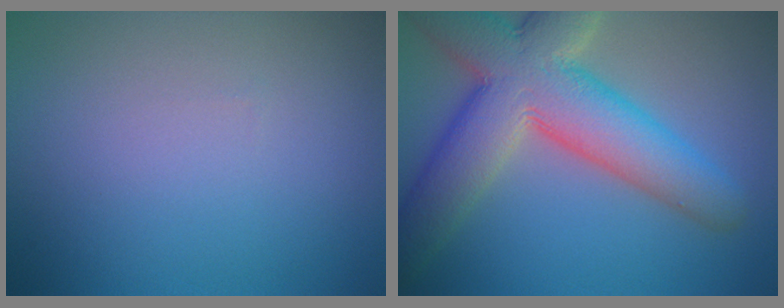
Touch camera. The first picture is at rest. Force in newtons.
{"total": 11.1, "press": 11.0, "slide": 0.6}